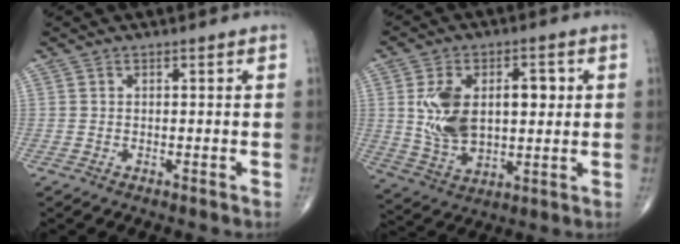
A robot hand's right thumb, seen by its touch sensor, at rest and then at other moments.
{"total": 15.4, "force": [2.2, 9.2, 12.1], "torque": [-0.190, 0.004, 0.051]}